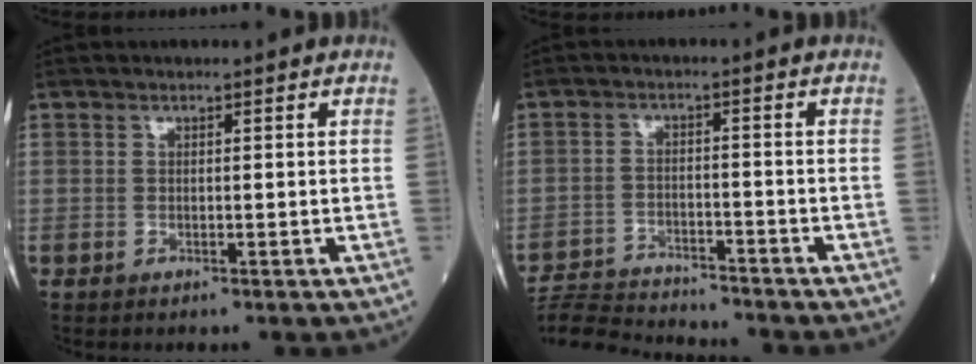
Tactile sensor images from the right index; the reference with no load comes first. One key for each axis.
{"total": 10.8, "fx": -10.6, "fy": 0.0, "fz": 2.0, "tx": -0.037, "ty": -0.001, "tz": -0.178}